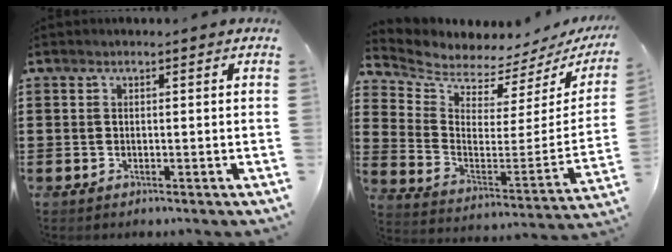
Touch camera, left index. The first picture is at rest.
{"total": 3.5, "force": [3.5, 0.5, -0.2], "torque": [-0.027, -0.049, 0.055]}